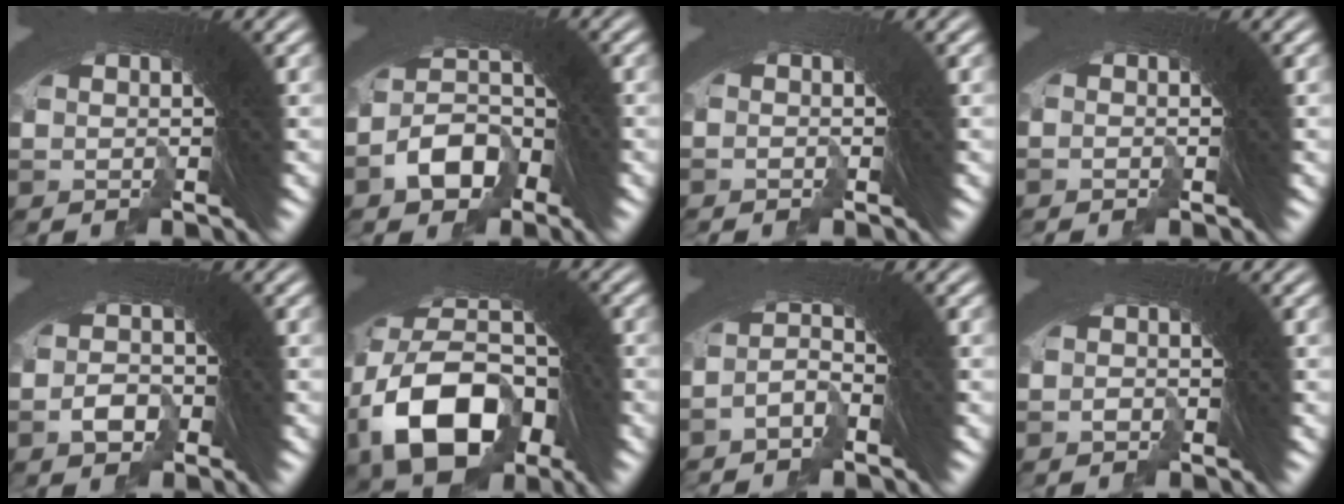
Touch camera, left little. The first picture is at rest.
{"total": 5.7, "force": [-3.2, 4.2, 2.1], "torque": [-0.038, -0.007, -0.064]}
{"total": 3.2, "force": [-1.9, -1.5, -2.0], "torque": [0.031, -0.011, -0.027]}
{"total": 0.6, "force": [-0.3, -0.5, -0.3], "torque": [0.012, 0.002, -0.007]}
{"total": 3.1, "force": [-2.2, 2.2, 0.2], "torque": [0.005, -0.007, -0.043]}
{"total": 13.4, "force": [-3.7, 9.1, 9.1], "torque": [-0.162, -0.036, -0.053]}
{"total": 3.0, "force": [-2.8, 1.2, -0.1], "torque": [0.024, 0.008, -0.058]}
{"total": 1.5, "force": [-1.3, 0.1, -0.9], "torque": [0.015, -0.010, -0.016]}